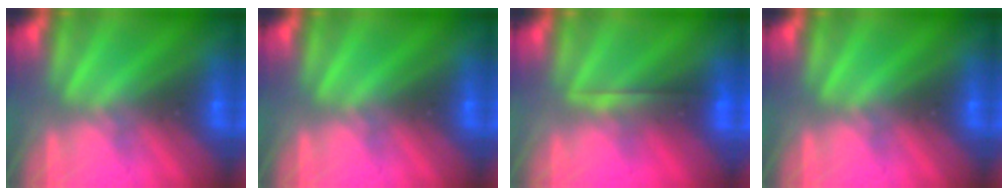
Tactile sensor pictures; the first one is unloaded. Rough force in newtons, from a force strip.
{"total": 0.0}
{"total": 2.6}
{"total": 0.0}